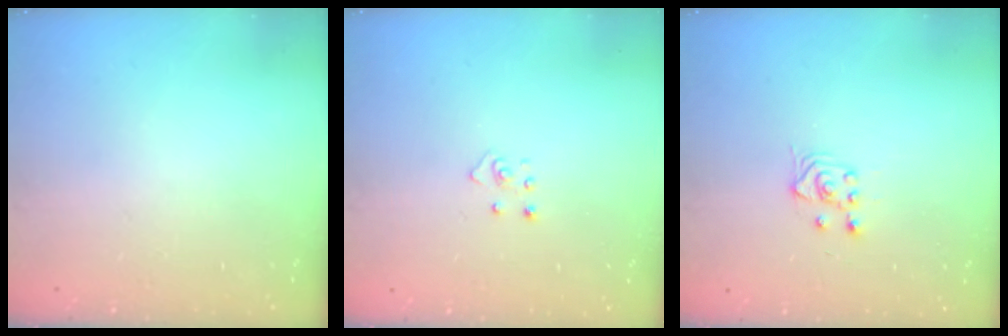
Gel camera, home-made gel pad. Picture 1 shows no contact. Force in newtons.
{"total": 2.5, "press": 2.4, "slide": 0.3}
{"total": 3.2, "press": 2.9, "slide": 1.4}